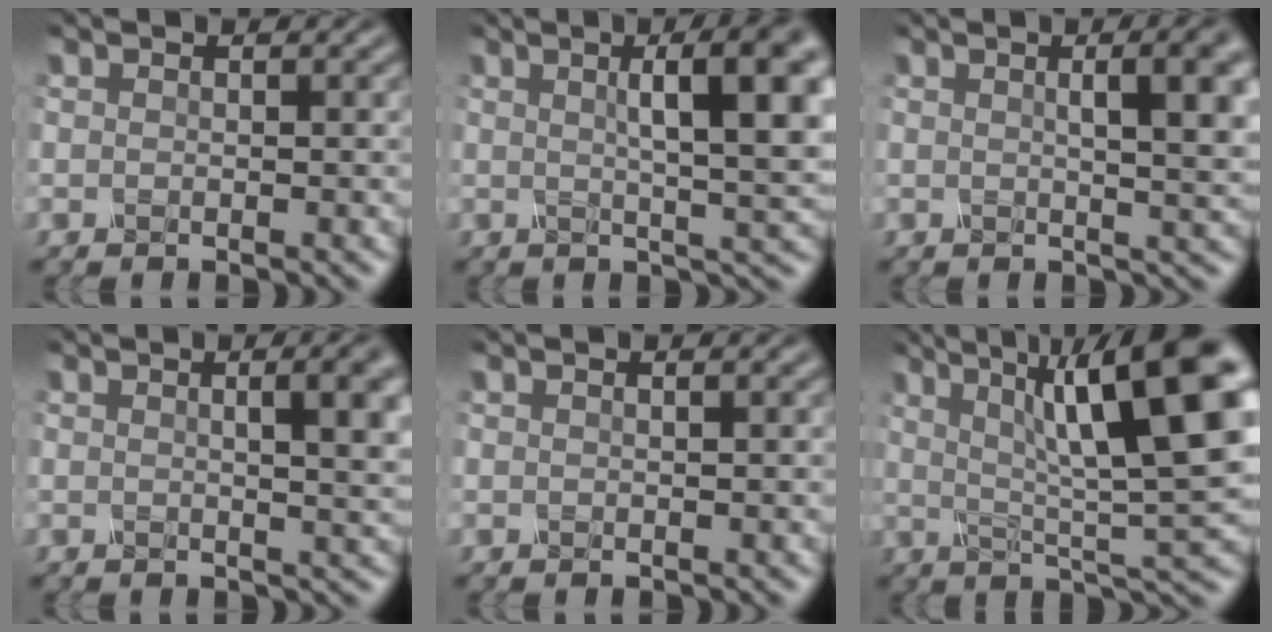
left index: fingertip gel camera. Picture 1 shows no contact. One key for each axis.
{"total": 9.2, "fx": 1.8, "fy": 2.0, "fz": 8.8, "tx": -0.092, "ty": 0.019, "tz": 0.031}
{"total": 6.7, "fx": 1.2, "fy": 2.0, "fz": 6.3, "tx": -0.046, "ty": 0.022, "tz": 0.012}
{"total": 6.0, "fx": 1.0, "fy": 2.0, "fz": 5.6, "tx": -0.034, "ty": 0.021, "tz": 0.008}
{"total": 1.2, "fx": 0.3, "fy": 0.5, "fz": 1.0, "tx": -0.006, "ty": 0.008, "tz": -0.010}
{"total": 12.8, "fx": 3.8, "fy": 2.5, "fz": 11.9, "tx": -0.164, "ty": 0.015, "tz": 0.066}